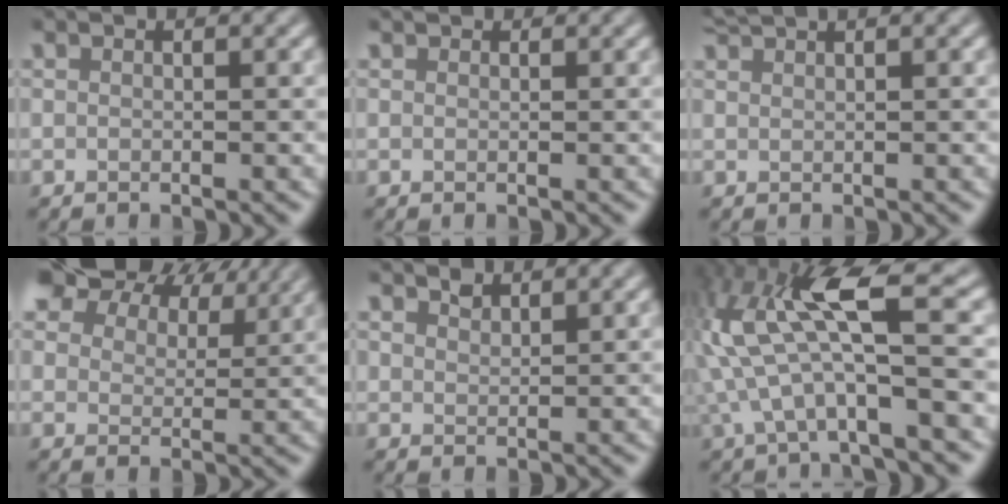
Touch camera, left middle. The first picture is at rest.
{"total": 0.7, "force": [0.6, 0.3, 0.1], "torque": [0.000, -0.003, 0.005]}
{"total": 1.8, "force": [1.6, 0.1, 0.8], "torque": [-0.009, 0.008, 0.030]}
{"total": 11.7, "force": [8.8, 5.7, 5.2], "torque": [-0.112, 0.009, 0.146]}
{"total": 1.2, "force": [1.0, 0.5, 0.2], "torque": [-0.004, -0.001, 0.021]}
{"total": 8.9, "force": [1.2, 2.9, 8.3], "torque": [-0.178, 0.007, 0.021]}